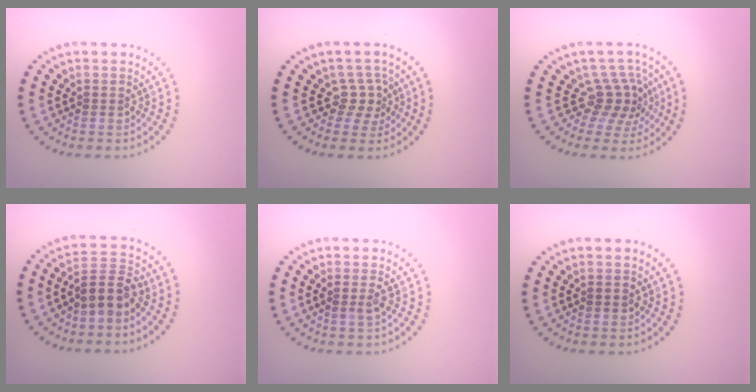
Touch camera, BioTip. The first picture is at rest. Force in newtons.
{"total": 2.3, "press": 1.6, "slide": 1.6}
{"total": 3.3, "press": 2.3, "slide": 2.4}
{"total": 3.7, "press": 3.4, "slide": 1.6}
{"total": 1.3, "press": 1.0, "slide": 0.8}
{"total": 0.9, "press": 0.9, "slide": 0.1}